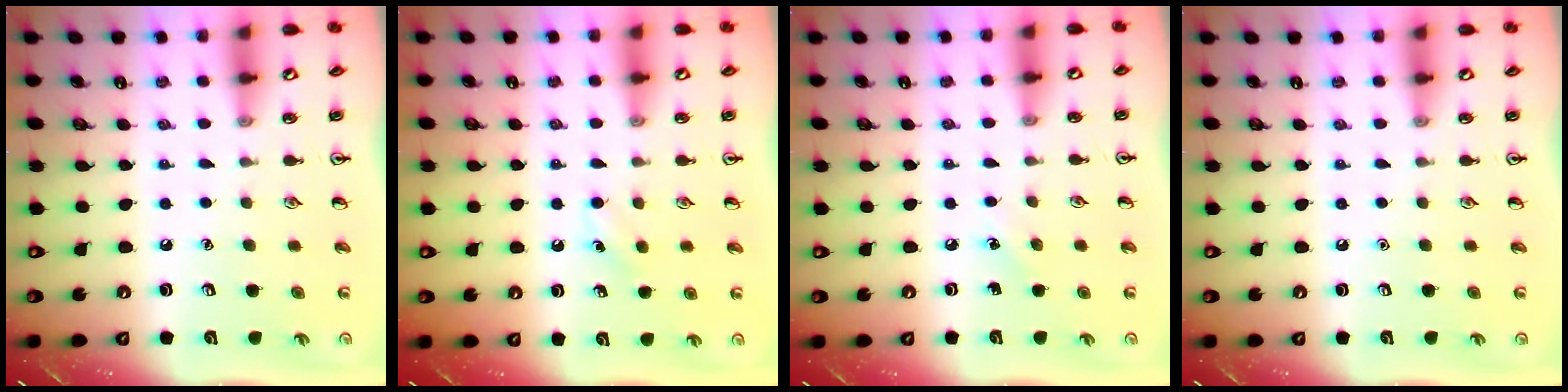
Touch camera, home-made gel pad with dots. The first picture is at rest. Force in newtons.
{"total": 4.8, "press": 4.5, "slide": 1.5}
{"total": 4.2, "press": 3.9, "slide": 1.5}
{"total": 0.0}